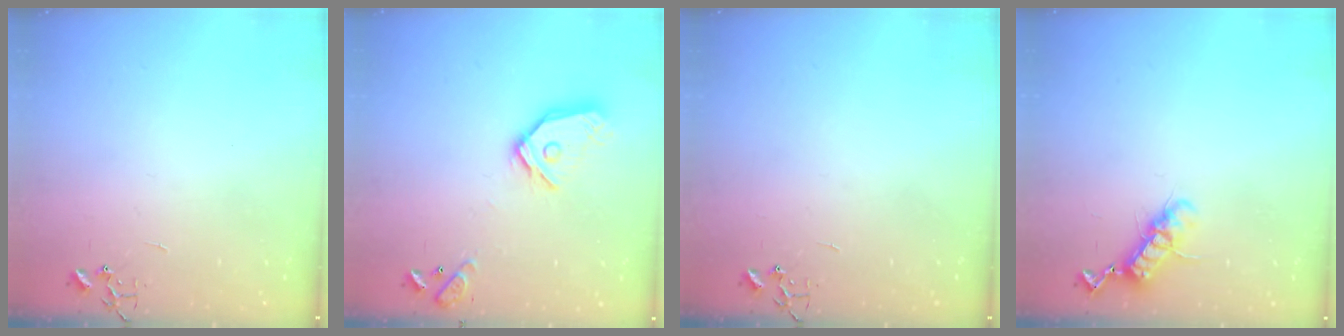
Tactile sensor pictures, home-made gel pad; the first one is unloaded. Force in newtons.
{"total": 14.7, "press": 14.6, "slide": 2.0}
{"total": 0.0}
{"total": 11.0, "press": 10.9, "slide": 1.1}